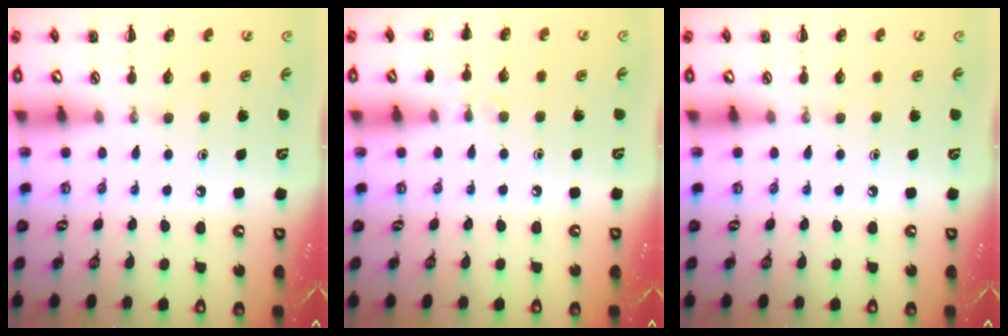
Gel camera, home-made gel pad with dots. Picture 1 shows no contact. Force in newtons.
{"total": 4.5, "press": 4.3, "slide": 1.5}
{"total": 0.0}